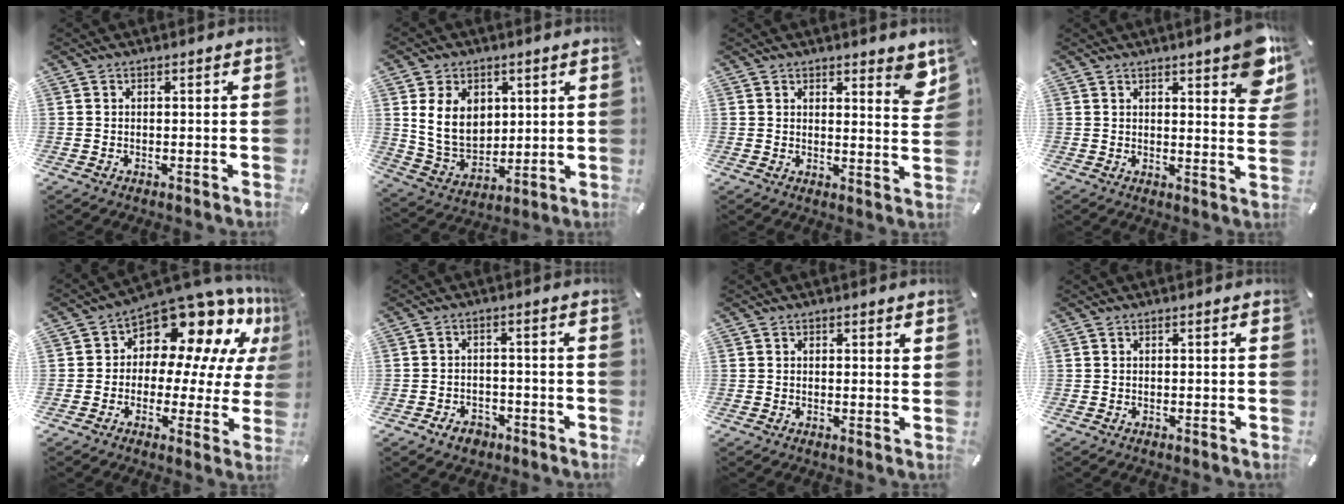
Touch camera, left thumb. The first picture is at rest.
{"total": 11.3, "force": [3.3, 9.0, 6.0], "torque": [-0.132, -0.009, 0.059]}
{"total": 5.8, "force": [4.0, 2.3, 3.4], "torque": [-0.021, -0.032, 0.063]}
{"total": 7.8, "force": [4.8, 2.5, 5.6], "torque": [-0.067, -0.030, 0.079]}
{"total": 13.8, "force": [9.3, 7.5, 6.9], "torque": [-0.112, -0.088, 0.162]}
{"total": 4.0, "force": [-2.5, 2.9, 1.3], "torque": [-0.025, 0.010, -0.048]}
{"total": 1.0, "force": [0.6, 0.6, 0.6], "torque": [-0.004, -0.003, 0.011]}
{"total": 0.0}